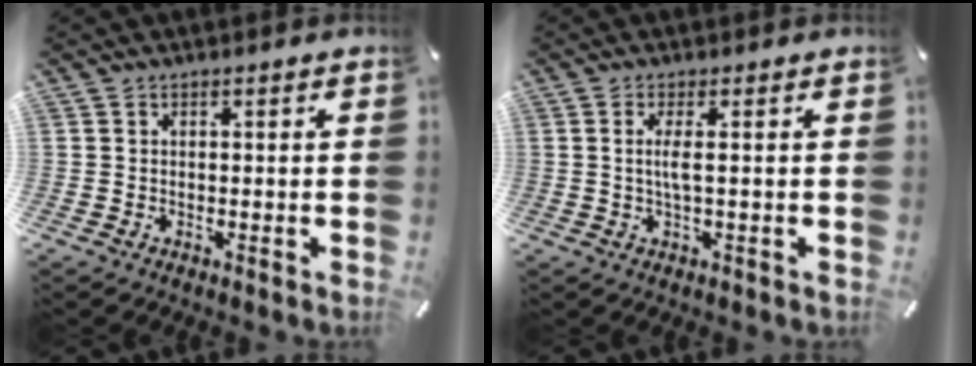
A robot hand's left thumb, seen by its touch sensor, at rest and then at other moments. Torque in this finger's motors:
{"motor_torque": [-0.03, -0.06, 0.03, -0.03, 0.09]}